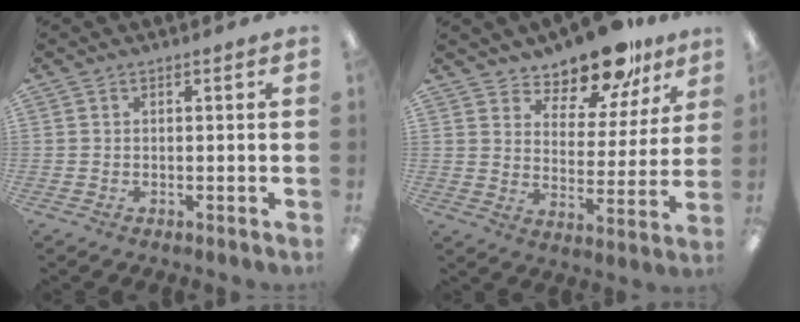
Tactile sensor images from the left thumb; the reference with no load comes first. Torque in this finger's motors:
{"motor_torque": [0.25, 0.22, 0.03, -0.01, 0.05]}